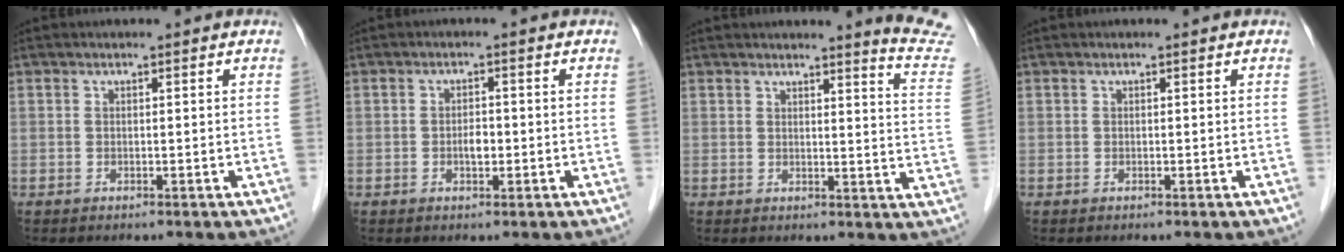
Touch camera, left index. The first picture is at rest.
{"total": 1.9, "force": [-0.5, 0.9, 1.6], "torque": [-0.026, 0.003, -0.008]}
{"total": 9.1, "force": [8.9, -1.3, 1.3], "torque": [-0.012, -0.092, 0.079]}
{"total": 0.0}